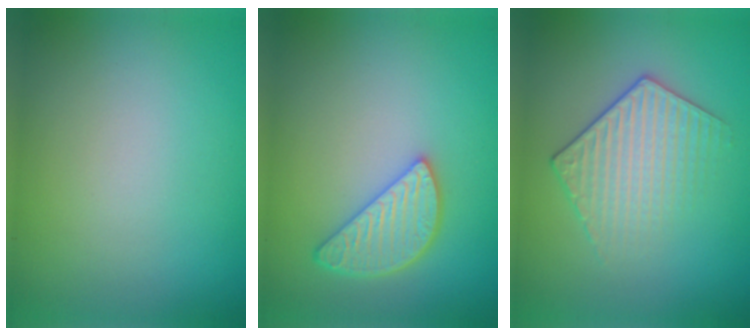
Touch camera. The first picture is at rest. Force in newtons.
{"total": 3.7, "press": 3.2, "slide": 1.8}
{"total": 3.5, "press": 3.2, "slide": 1.4}